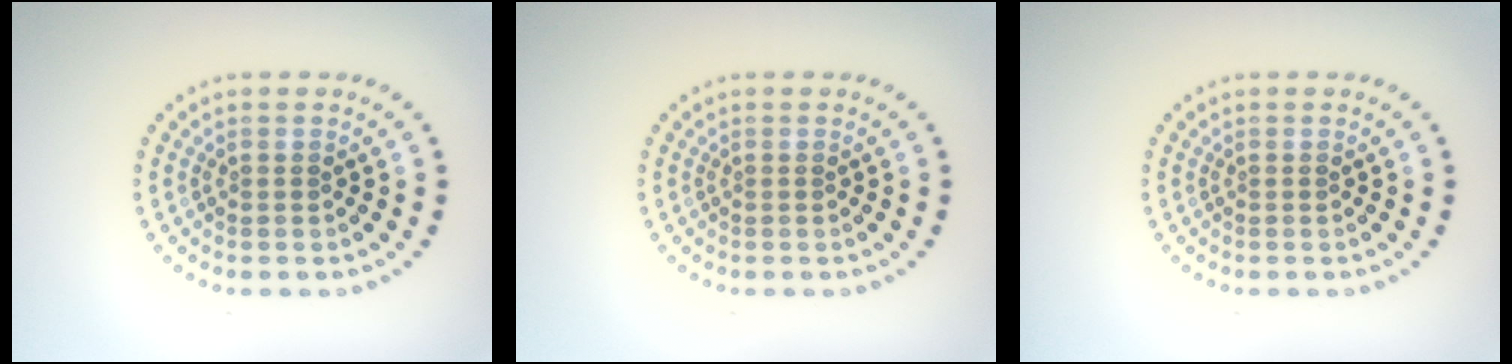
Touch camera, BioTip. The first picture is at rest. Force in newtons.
{"total": 0.0}
{"total": 0.0}